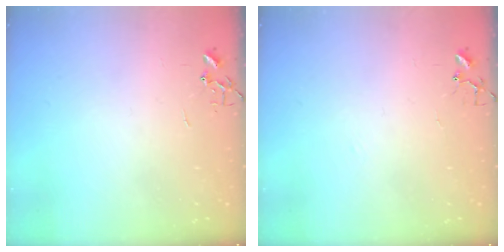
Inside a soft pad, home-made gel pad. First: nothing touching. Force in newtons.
{"total": 6.1, "press": 6.0, "slide": 0.6}